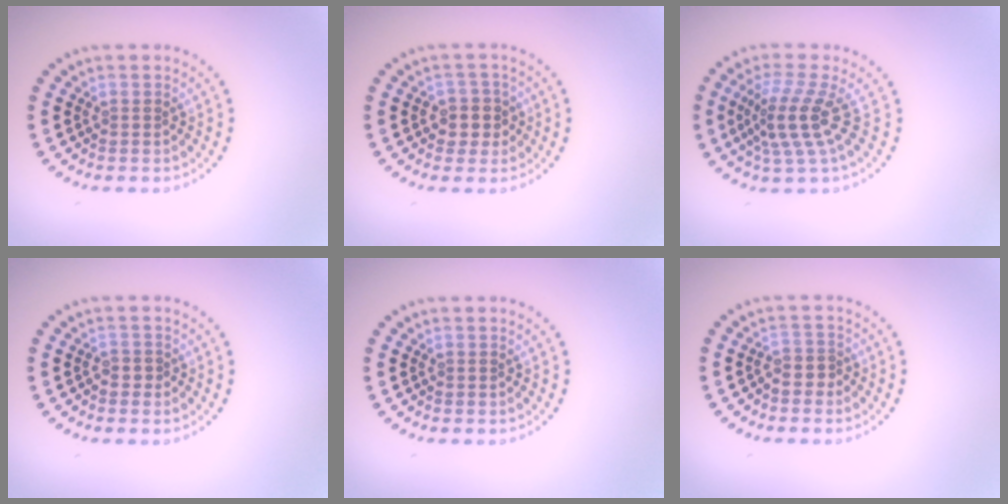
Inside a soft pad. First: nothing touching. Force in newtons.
{"total": 2.4, "press": 2.2, "slide": 1.0}
{"total": 3.8, "press": 2.7, "slide": 2.7}
{"total": 0.6, "press": 0.5, "slide": 0.3}
{"total": 0.0}
{"total": 1.5, "press": 1.2, "slide": 1.0}